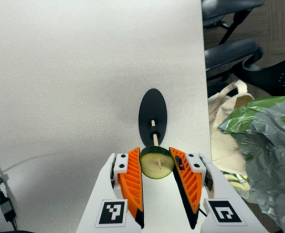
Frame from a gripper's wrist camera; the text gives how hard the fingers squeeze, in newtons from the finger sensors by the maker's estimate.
{"total": 9.4, "left": 8.8, "right": 10.0}